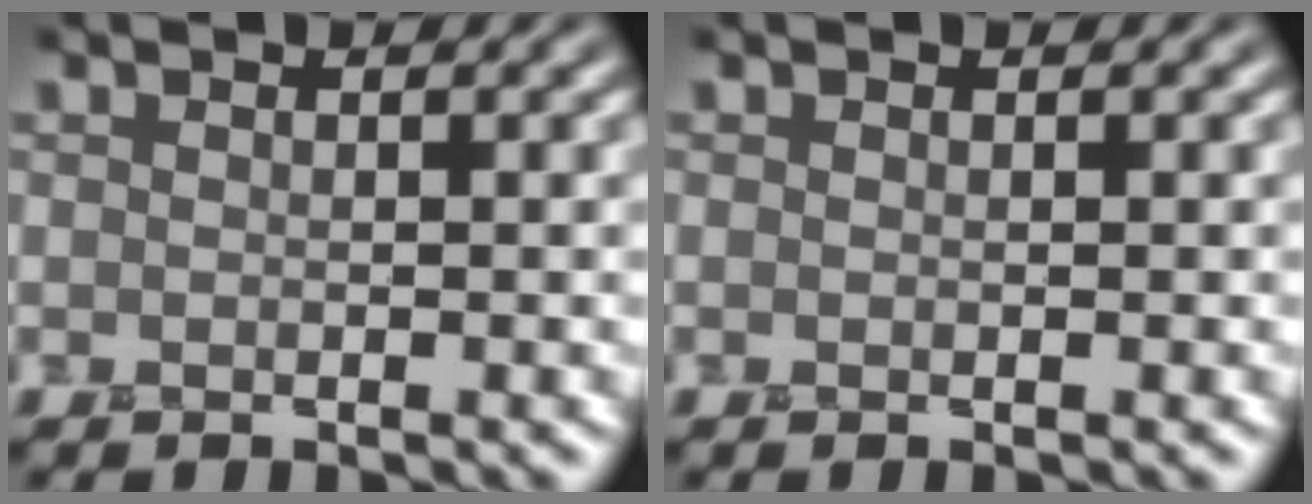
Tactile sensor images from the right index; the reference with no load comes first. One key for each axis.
{"total": 0.0}